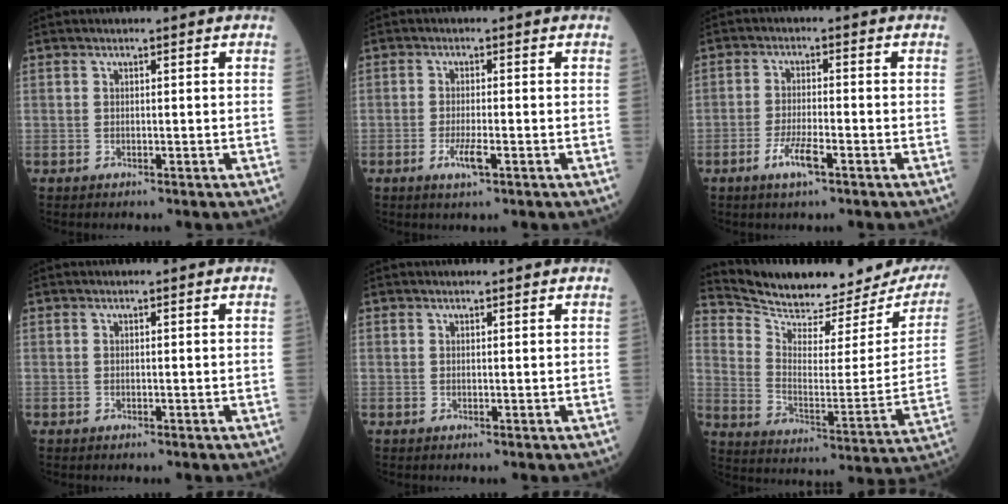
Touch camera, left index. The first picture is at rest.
{"total": 3.0, "force": [-1.3, 0.4, 2.6], "torque": [-0.056, -0.005, -0.023]}
{"total": 4.4, "force": [-2.5, 0.7, 3.6], "torque": [-0.077, -0.004, -0.047]}
{"total": 0.0}
{"total": 0.9, "force": [0.9, 0.1, 0.1], "torque": [-0.011, 0.002, 0.012]}
{"total": 22.0, "force": [20.8, 5.1, 5.1], "torque": [-0.088, -0.071, 0.280]}